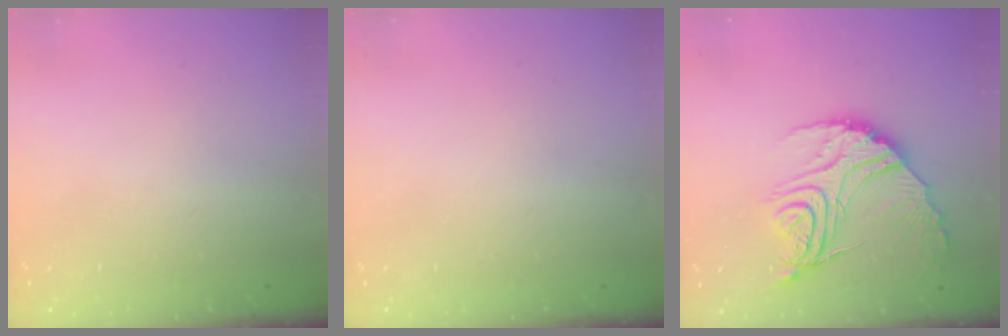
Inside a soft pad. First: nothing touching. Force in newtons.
{"total": 0.0}
{"total": 18.3, "press": 18.2, "slide": 1.5}